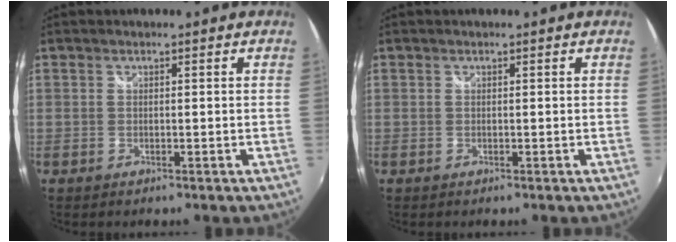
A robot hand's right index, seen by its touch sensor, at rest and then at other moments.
{"total": 0.0}